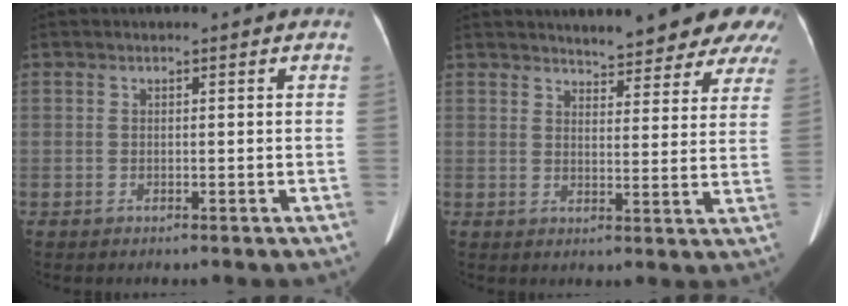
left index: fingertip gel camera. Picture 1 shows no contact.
{"total": 12.3, "force": [10.9, 2.9, 5.0], "torque": [-0.038, -0.004, 0.113]}